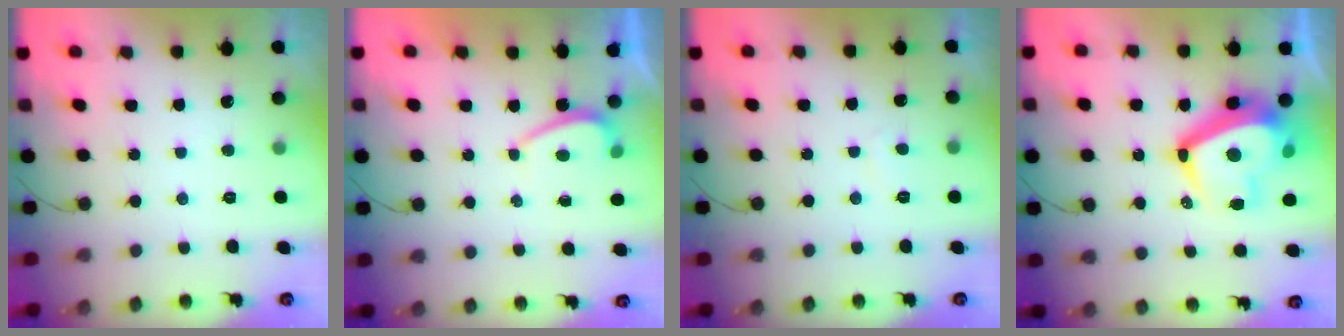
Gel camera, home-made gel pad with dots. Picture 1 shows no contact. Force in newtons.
{"total": 0.6, "press": 0.3, "slide": 0.5}
{"total": 0.0}
{"total": 16.7, "press": 16.5, "slide": 2.9}